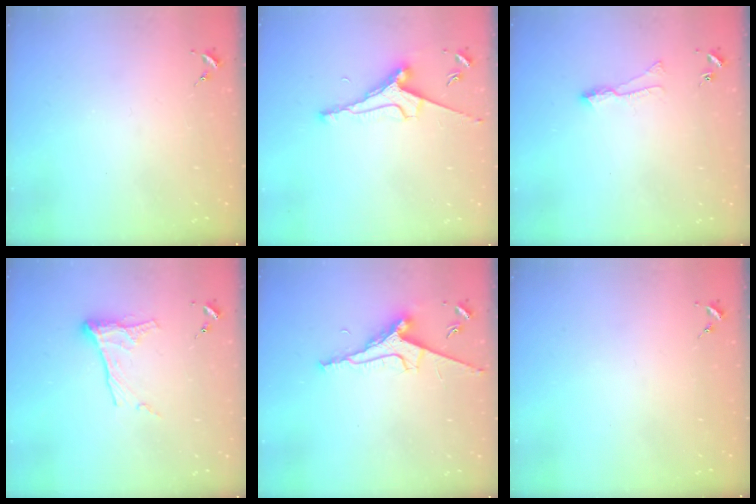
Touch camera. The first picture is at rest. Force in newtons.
{"total": 8.2, "press": 8.1, "slide": 1.0}
{"total": 6.2, "press": 6.1, "slide": 0.8}
{"total": 10.6, "press": 10.6, "slide": 0.6}
{"total": 9.3, "press": 9.2, "slide": 1.2}
{"total": 0.0}